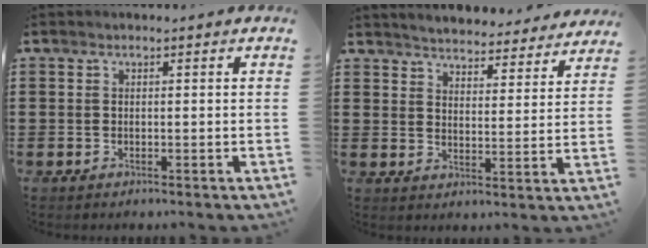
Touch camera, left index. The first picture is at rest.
{"total": 4.3, "force": [4.3, -0.5, -0.2], "torque": [-0.019, -0.034, 0.072]}